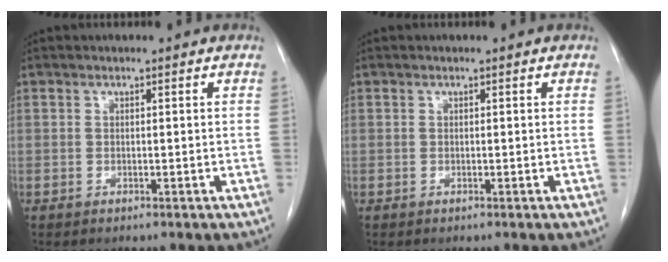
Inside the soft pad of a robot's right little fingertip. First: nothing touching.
{"total": 0.0}